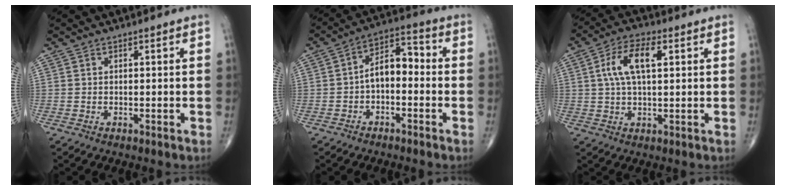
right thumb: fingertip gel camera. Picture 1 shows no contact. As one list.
[{"total": 7.8, "force": [-1.2, 4.6, 6.2], "torque": [-0.086, 0.039, -0.034]}, {"total": 9.1, "force": [2.3, 4.0, 7.9], "torque": [-0.155, 0.015, 0.039]}]